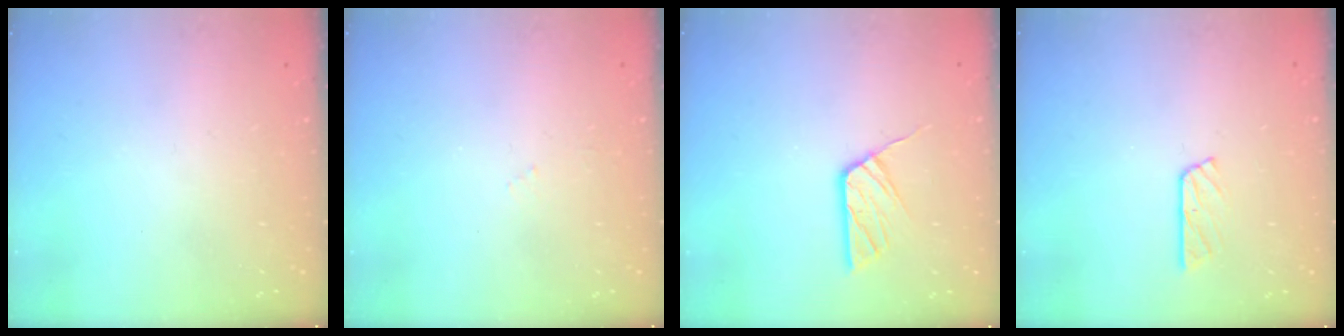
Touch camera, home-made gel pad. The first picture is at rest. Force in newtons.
{"total": 3.1, "press": 3.1, "slide": 0.4}
{"total": 7.4, "press": 7.3, "slide": 0.6}
{"total": 3.6, "press": 3.6, "slide": 0.4}